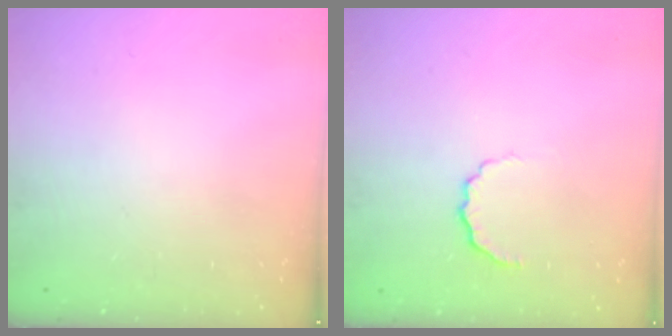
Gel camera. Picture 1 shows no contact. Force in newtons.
{"total": 5.6, "press": 5.4, "slide": 1.5}